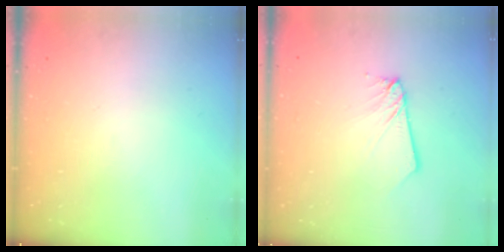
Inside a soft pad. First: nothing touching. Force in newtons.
{"total": 2.6, "press": 2.6, "slide": 0.2}